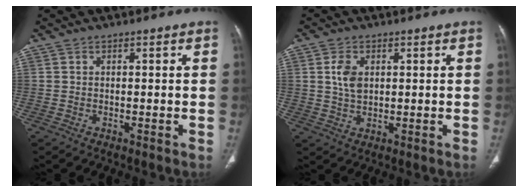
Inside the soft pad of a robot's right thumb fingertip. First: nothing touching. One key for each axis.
{"total": 5.0, "fx": 1.2, "fy": 3.2, "fz": 3.7, "tx": -0.068, "ty": -0.005, "tz": 0.024}